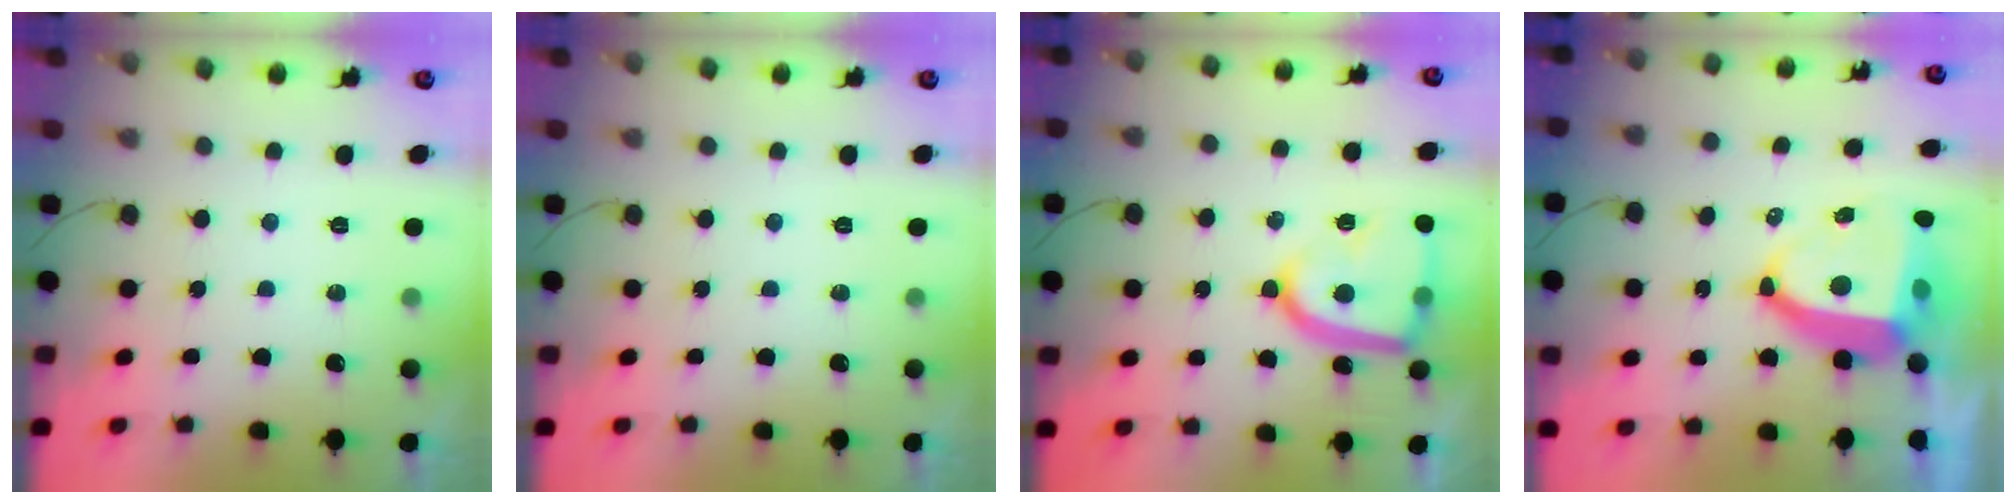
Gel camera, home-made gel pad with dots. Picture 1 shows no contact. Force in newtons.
{"total": 0.0}
{"total": 17.2, "press": 17.1, "slide": 1.6}
{"total": 13.0, "press": 12.9, "slide": 1.6}